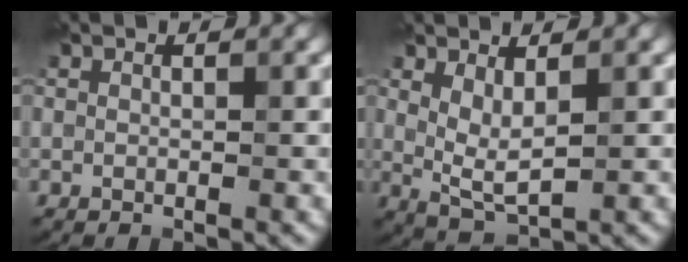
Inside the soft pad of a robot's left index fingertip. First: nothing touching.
{"total": 3.0, "force": [1.0, 1.1, 2.5], "torque": [-0.055, -0.011, 0.025]}